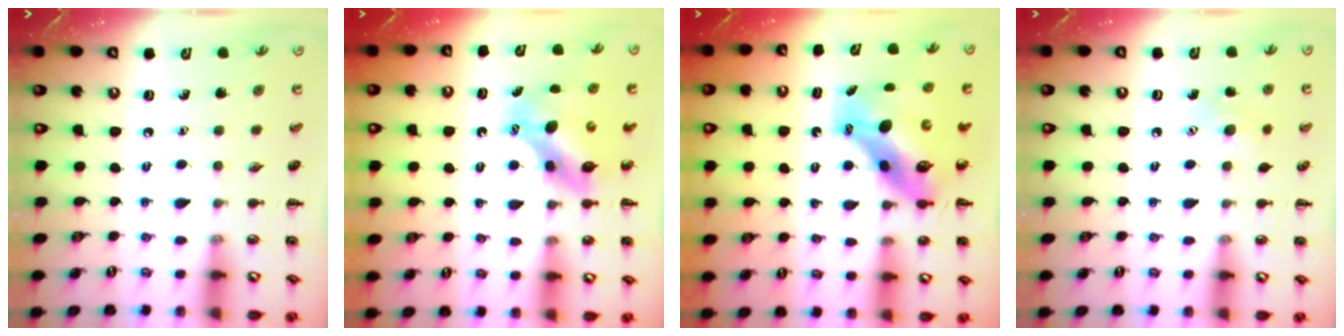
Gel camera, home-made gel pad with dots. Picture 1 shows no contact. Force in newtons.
{"total": 6.7, "press": 6.6, "slide": 1.1}
{"total": 10.1, "press": 9.7, "slide": 2.7}
{"total": 5.3, "press": 5.1, "slide": 1.3}